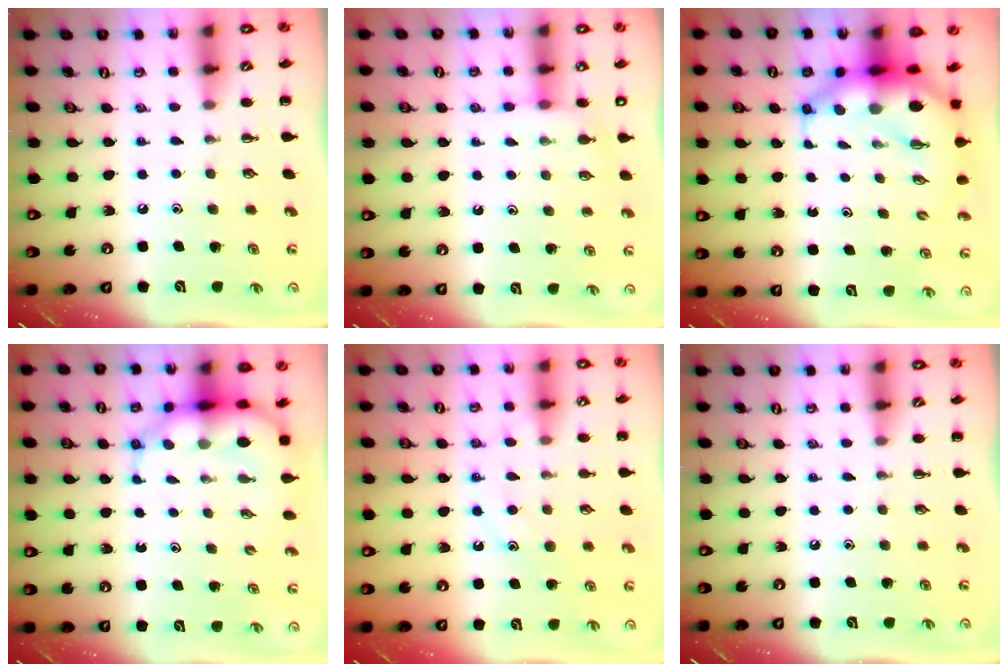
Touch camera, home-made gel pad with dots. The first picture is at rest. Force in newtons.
{"total": 4.7, "press": 4.6, "slide": 1.1}
{"total": 8.2, "press": 7.9, "slide": 2.0}
{"total": 7.9, "press": 7.5, "slide": 2.2}
{"total": 10.7, "press": 10.6, "slide": 0.9}
{"total": 0.0}